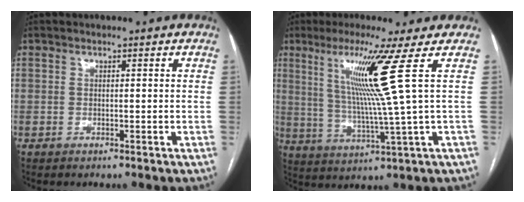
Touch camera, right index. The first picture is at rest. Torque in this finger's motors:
{"motor_torque": [1.62, 0.51, 0.39, 0.21]}